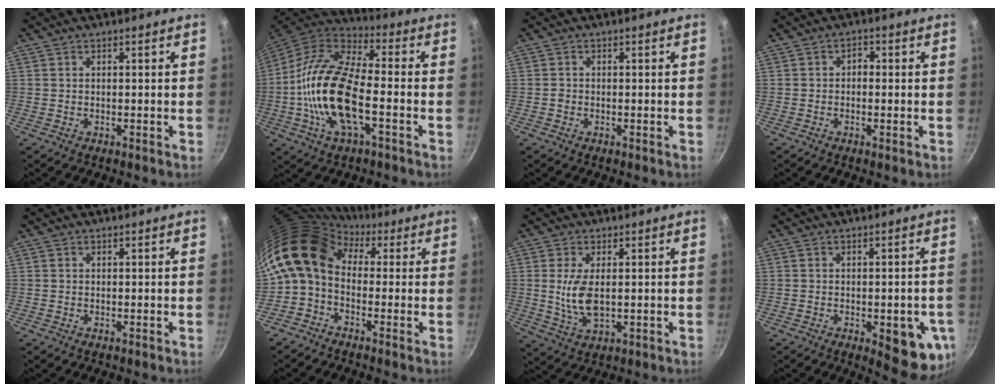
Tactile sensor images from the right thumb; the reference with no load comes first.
{"total": 19.2, "force": [-3.7, 8.2, 16.9], "torque": [-0.326, 0.032, -0.086]}
{"total": 0.6, "force": [-0.2, 0.6, 0.1], "torque": [-0.001, 0.002, -0.006]}
{"total": 1.9, "force": [-0.2, 1.3, 1.3], "torque": [-0.025, 0.006, -0.009]}
{"total": 0.0}
{"total": 10.8, "force": [2.1, 7.7, 7.3], "torque": [-0.125, 0.025, 0.011]}
{"total": 7.1, "force": [0.5, 3.4, 6.2], "torque": [-0.124, -0.010, 0.015]}
{"total": 11.7, "force": [-3.4, 4.6, 10.2], "torque": [-0.082, 0.000, -0.037]}